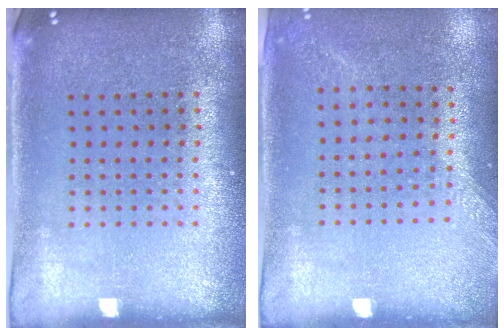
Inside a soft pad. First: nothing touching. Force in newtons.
{"total": 1.4, "press": 1.0, "slide": 0.9}